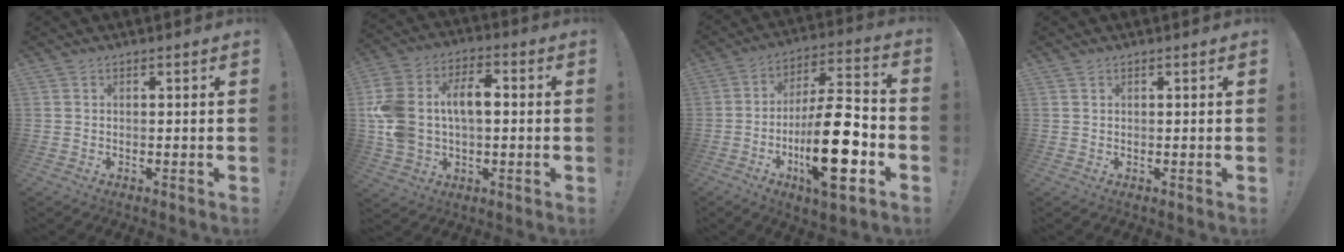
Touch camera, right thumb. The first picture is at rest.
{"total": 15.5, "force": [1.6, 10.5, 11.3], "torque": [-0.227, 0.007, 0.032]}
{"total": 22.2, "force": [-6.7, 6.9, 20.0], "torque": [-0.338, 0.028, -0.106]}
{"total": 0.5, "force": [0.4, 0.3, 0.1], "torque": [-0.001, -0.001, 0.008]}